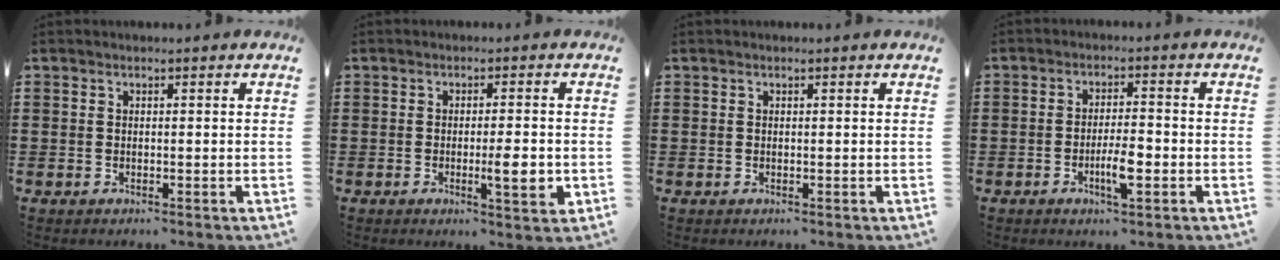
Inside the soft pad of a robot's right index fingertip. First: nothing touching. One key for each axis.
{"total": 5.2, "fx": -1.2, "fy": 0.7, "fz": 5.0, "tx": -0.073, "ty": -0.010, "tz": -0.019}
{"total": 0.0}
{"total": 4.7, "fx": -1.7, "fy": 1.2, "fz": 4.2, "tx": -0.077, "ty": 0.004, "tz": -0.032}